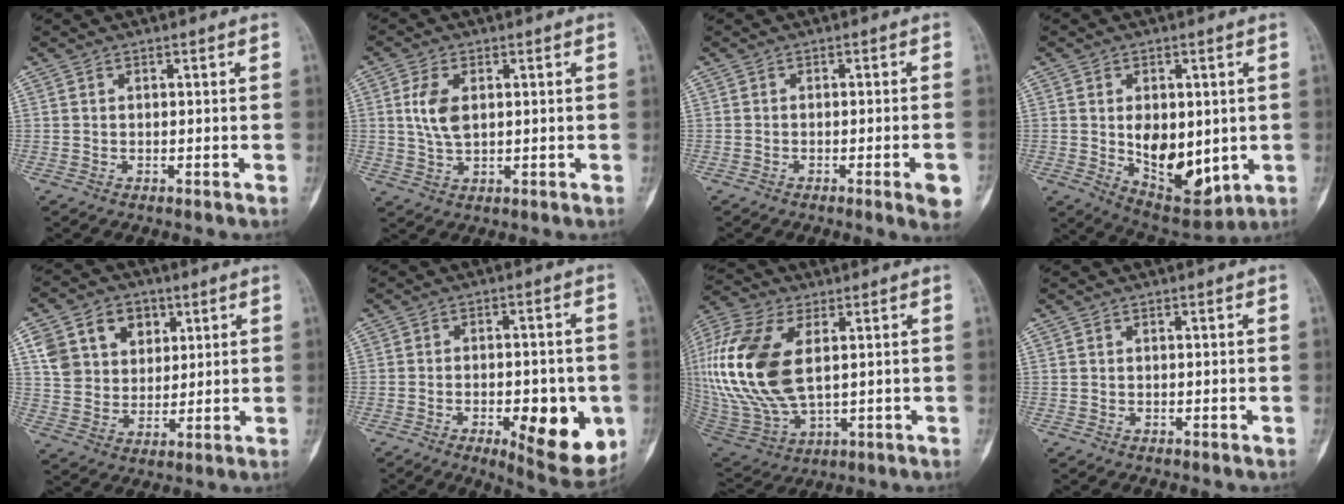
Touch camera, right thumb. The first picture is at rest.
{"total": 6.0, "force": [1.3, 3.3, 4.8], "torque": [-0.095, -0.003, 0.025]}
{"total": 4.7, "force": [-1.9, 0.4, 4.3], "torque": [-0.053, 0.002, -0.026]}
{"total": 13.3, "force": [-0.5, 7.7, 10.9], "torque": [-0.128, -0.020, 0.018]}
{"total": 13.0, "force": [5.4, 10.0, 6.3], "torque": [-0.070, -0.008, 0.102]}
{"total": 14.1, "force": [-4.3, 5.6, 12.2], "torque": [-0.139, 0.001, -0.046]}
{"total": 23.1, "force": [4.1, 12.5, 19.0], "torque": [-0.427, -0.017, 0.080]}
{"total": 0.0}